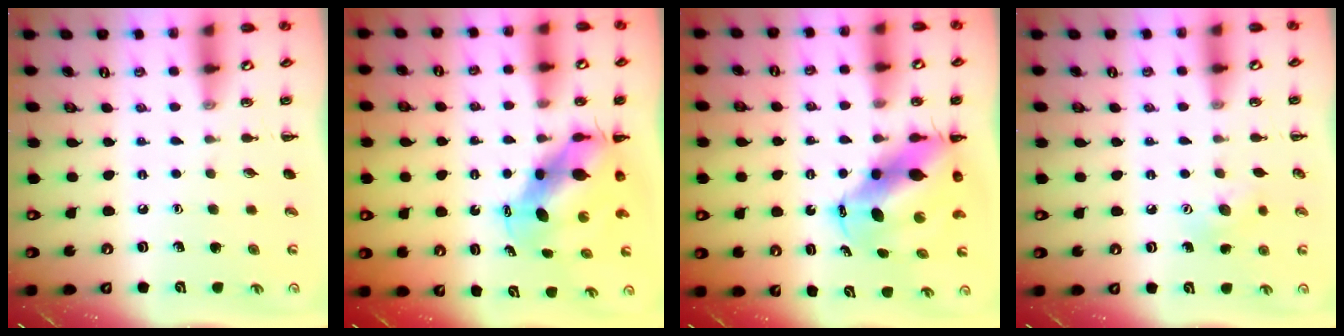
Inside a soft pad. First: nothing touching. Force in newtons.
{"total": 8.0, "press": 7.8, "slide": 1.9}
{"total": 10.9, "press": 10.5, "slide": 3.0}
{"total": 6.9, "press": 6.7, "slide": 1.5}